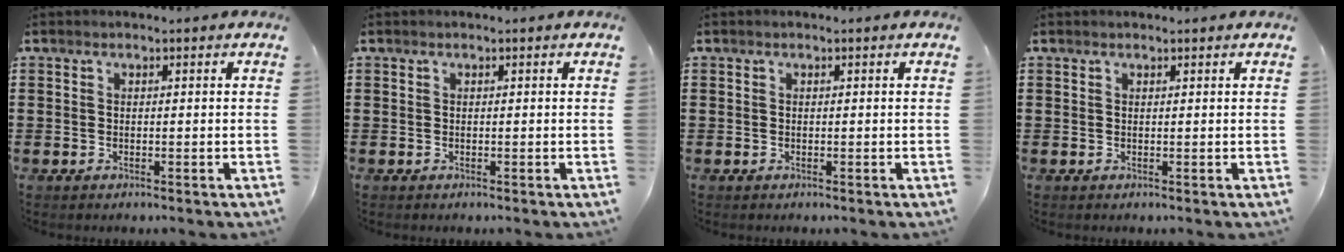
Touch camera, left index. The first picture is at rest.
{"total": 0.0}
{"total": 0.0}
{"total": 0.0}